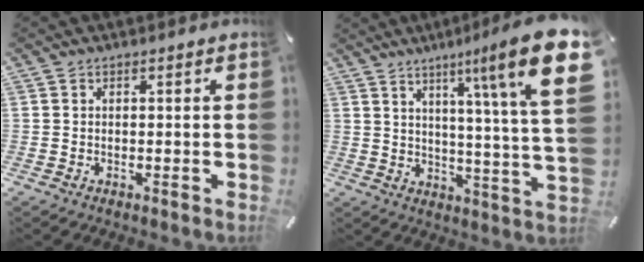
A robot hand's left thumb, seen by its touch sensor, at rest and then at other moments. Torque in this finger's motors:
{"motor_torque": [2.30, 2.28, 1.92, -0.85, 0.27]}